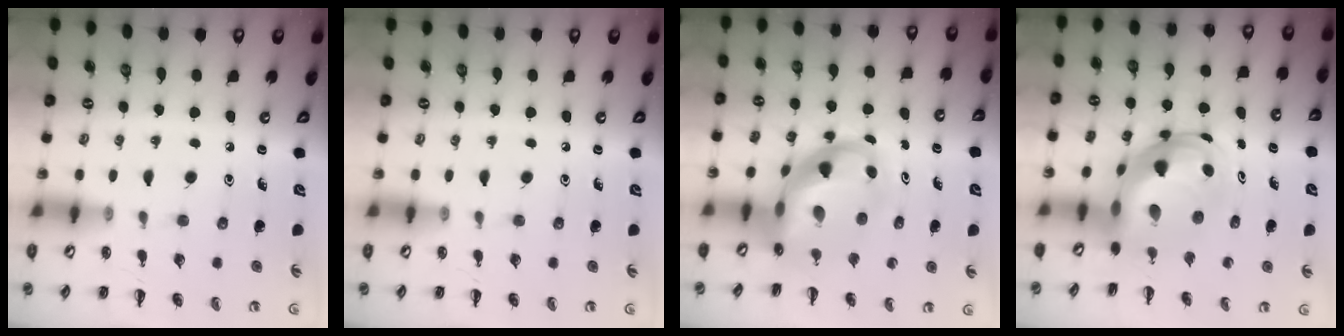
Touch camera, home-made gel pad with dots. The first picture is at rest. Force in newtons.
{"total": 0.0}
{"total": 8.6, "press": 8.2, "slide": 2.4}
{"total": 7.7, "press": 7.5, "slide": 1.9}